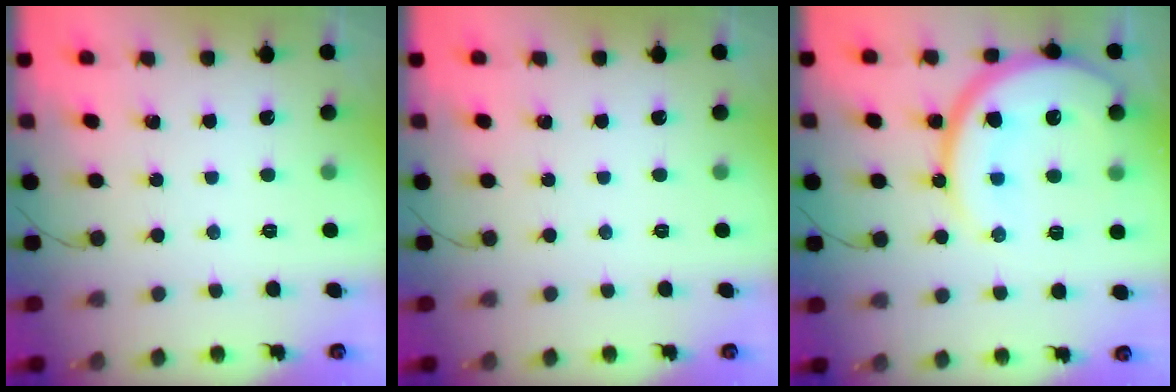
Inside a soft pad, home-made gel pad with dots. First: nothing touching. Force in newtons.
{"total": 0.0}
{"total": 18.8, "press": 18.8, "slide": 1.6}